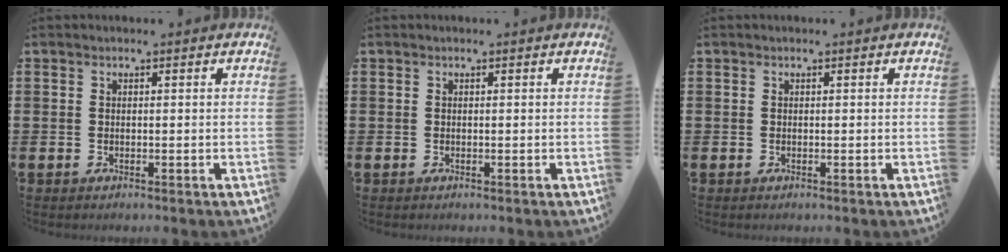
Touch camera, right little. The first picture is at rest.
{"total": 0.0}
{"total": 0.0}